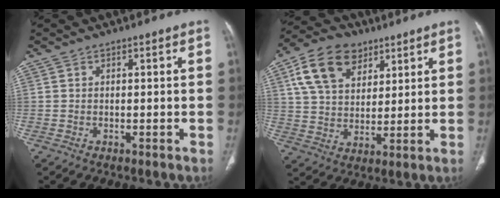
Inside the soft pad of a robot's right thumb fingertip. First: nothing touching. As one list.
[{"total": 14.0, "force": [6.6, 9.3, 8.1], "torque": [-0.133, -0.011, 0.122]}]